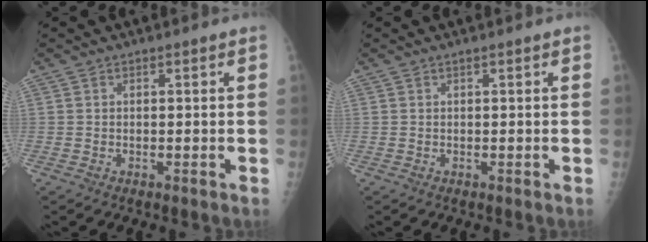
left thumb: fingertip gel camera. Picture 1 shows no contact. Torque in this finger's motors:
{"motor_torque": [0.01, -0.06, -0.18, -0.02, -0.01]}